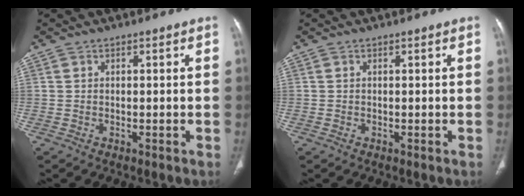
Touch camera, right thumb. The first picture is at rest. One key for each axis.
{"total": 0.0}